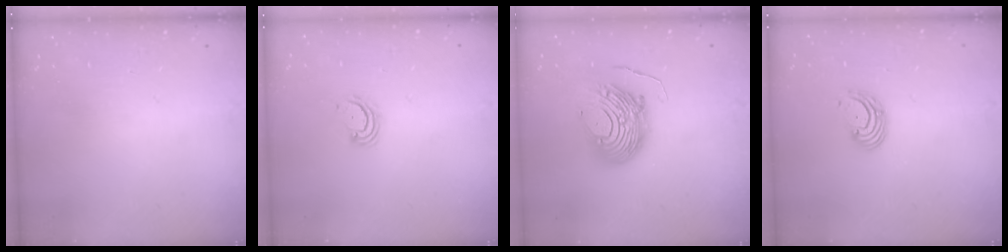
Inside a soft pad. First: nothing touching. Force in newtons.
{"total": 3.6, "press": 3.6, "slide": 0.4}
{"total": 15.1, "press": 15.1, "slide": 1.6}
{"total": 2.8, "press": 2.8, "slide": 0.2}